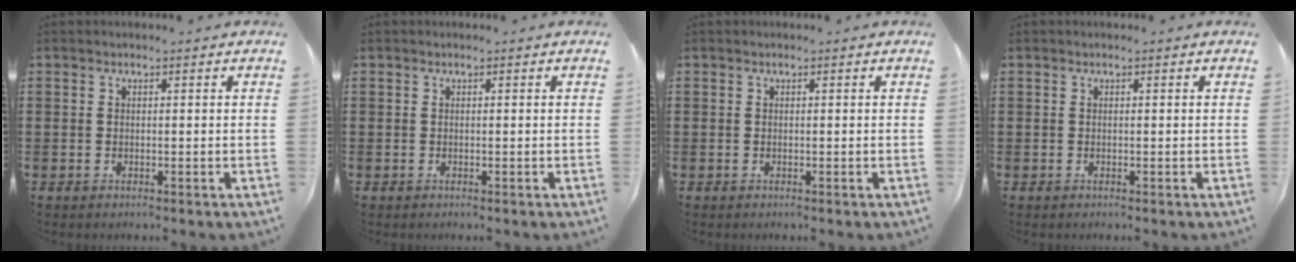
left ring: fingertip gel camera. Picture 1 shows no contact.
{"total": 0.0}
{"total": 0.0}
{"total": 0.0}